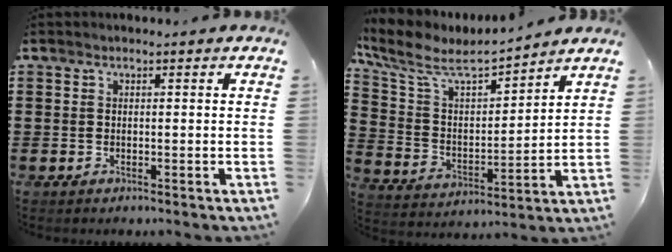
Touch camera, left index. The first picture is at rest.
{"total": 7.5, "force": [6.2, 2.0, 3.7], "torque": [-0.103, -0.036, 0.101]}